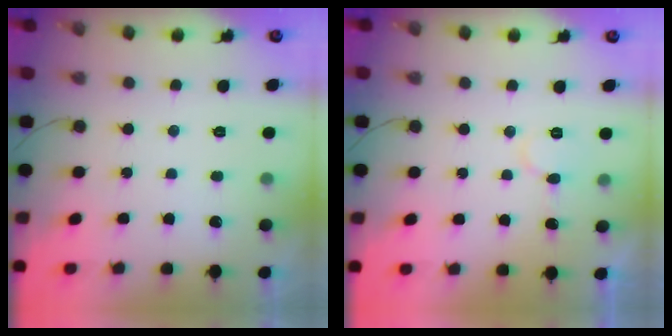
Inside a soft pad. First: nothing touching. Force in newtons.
{"total": 7.3, "press": 7.2, "slide": 0.4}